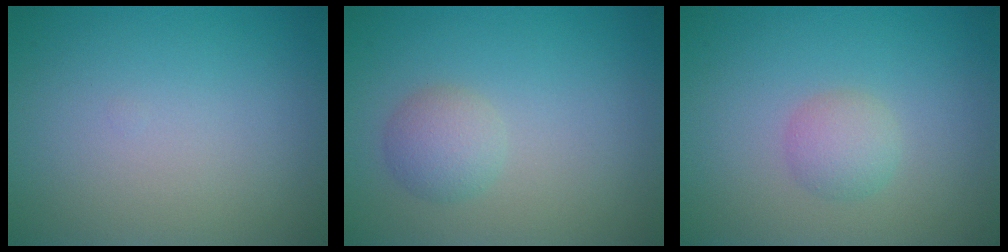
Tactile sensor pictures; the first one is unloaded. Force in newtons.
{"total": 2.2, "press": 2.2, "slide": 0.1}
{"total": 1.9, "press": 1.9, "slide": 0.0}